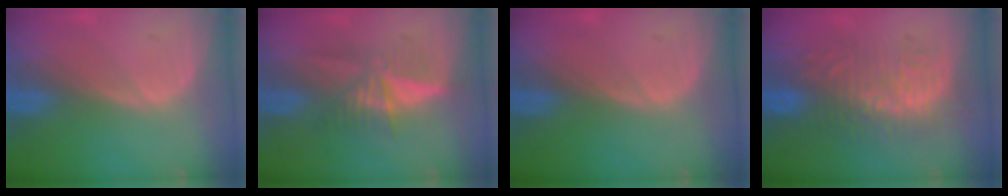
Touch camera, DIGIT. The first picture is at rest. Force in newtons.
{"total": 5.2, "press": 5.1, "slide": 1.2}
{"total": 0.0}
{"total": 9.1, "press": 8.6, "slide": 2.8}